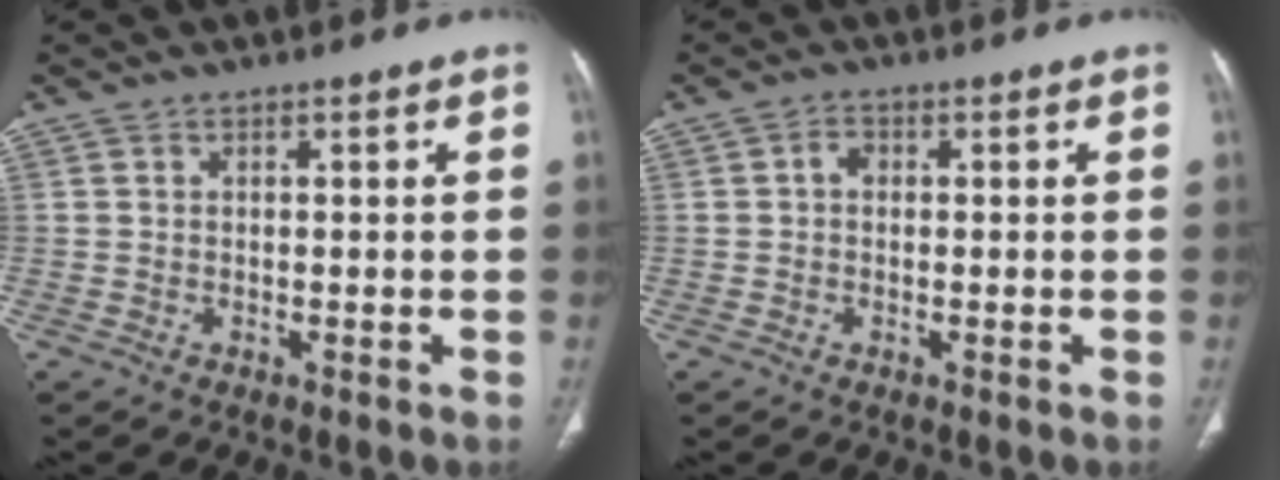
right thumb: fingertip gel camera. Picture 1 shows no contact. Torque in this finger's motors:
{"motor_torque": [0.43, 0.75, 0.47, 0.31, 0.02]}